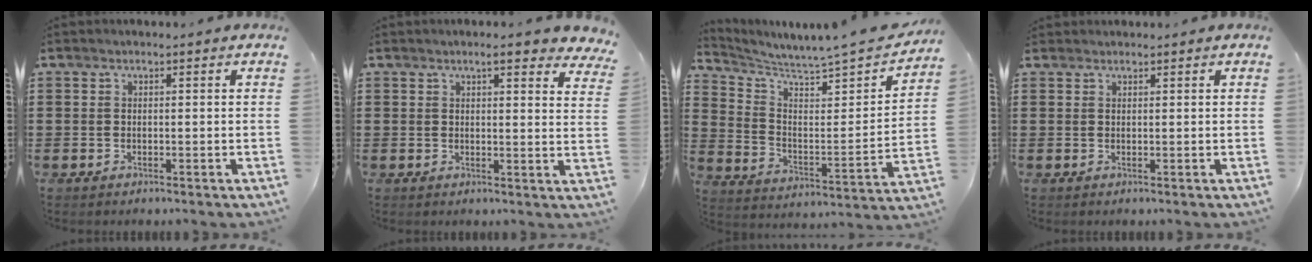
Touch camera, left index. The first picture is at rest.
{"total": 4.3, "force": [3.4, 0.2, 2.6], "torque": [-0.044, -0.013, 0.056]}
{"total": 3.6, "force": [3.3, 0.1, 1.4], "torque": [-0.051, -0.045, 0.046]}
{"total": 1.0, "force": [1.0, 0.2, 0.0], "torque": [-0.002, -0.001, 0.020]}